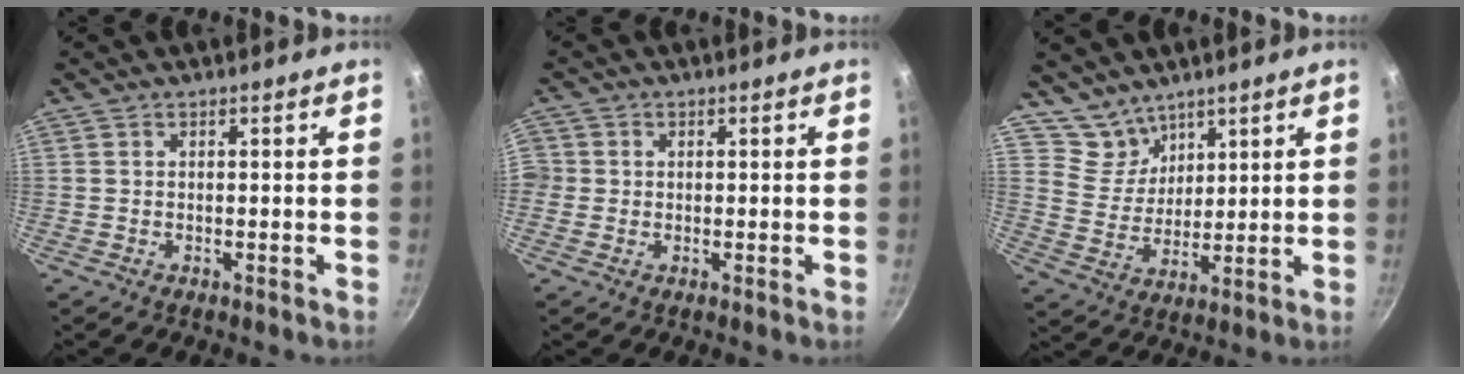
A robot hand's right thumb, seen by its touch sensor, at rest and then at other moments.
{"total": 2.7, "force": [-0.1, 2.6, 0.6], "torque": [0.003, 0.006, -0.007]}
{"total": 7.0, "force": [5.7, 4.1, 0.6], "torque": [0.009, -0.038, 0.113]}